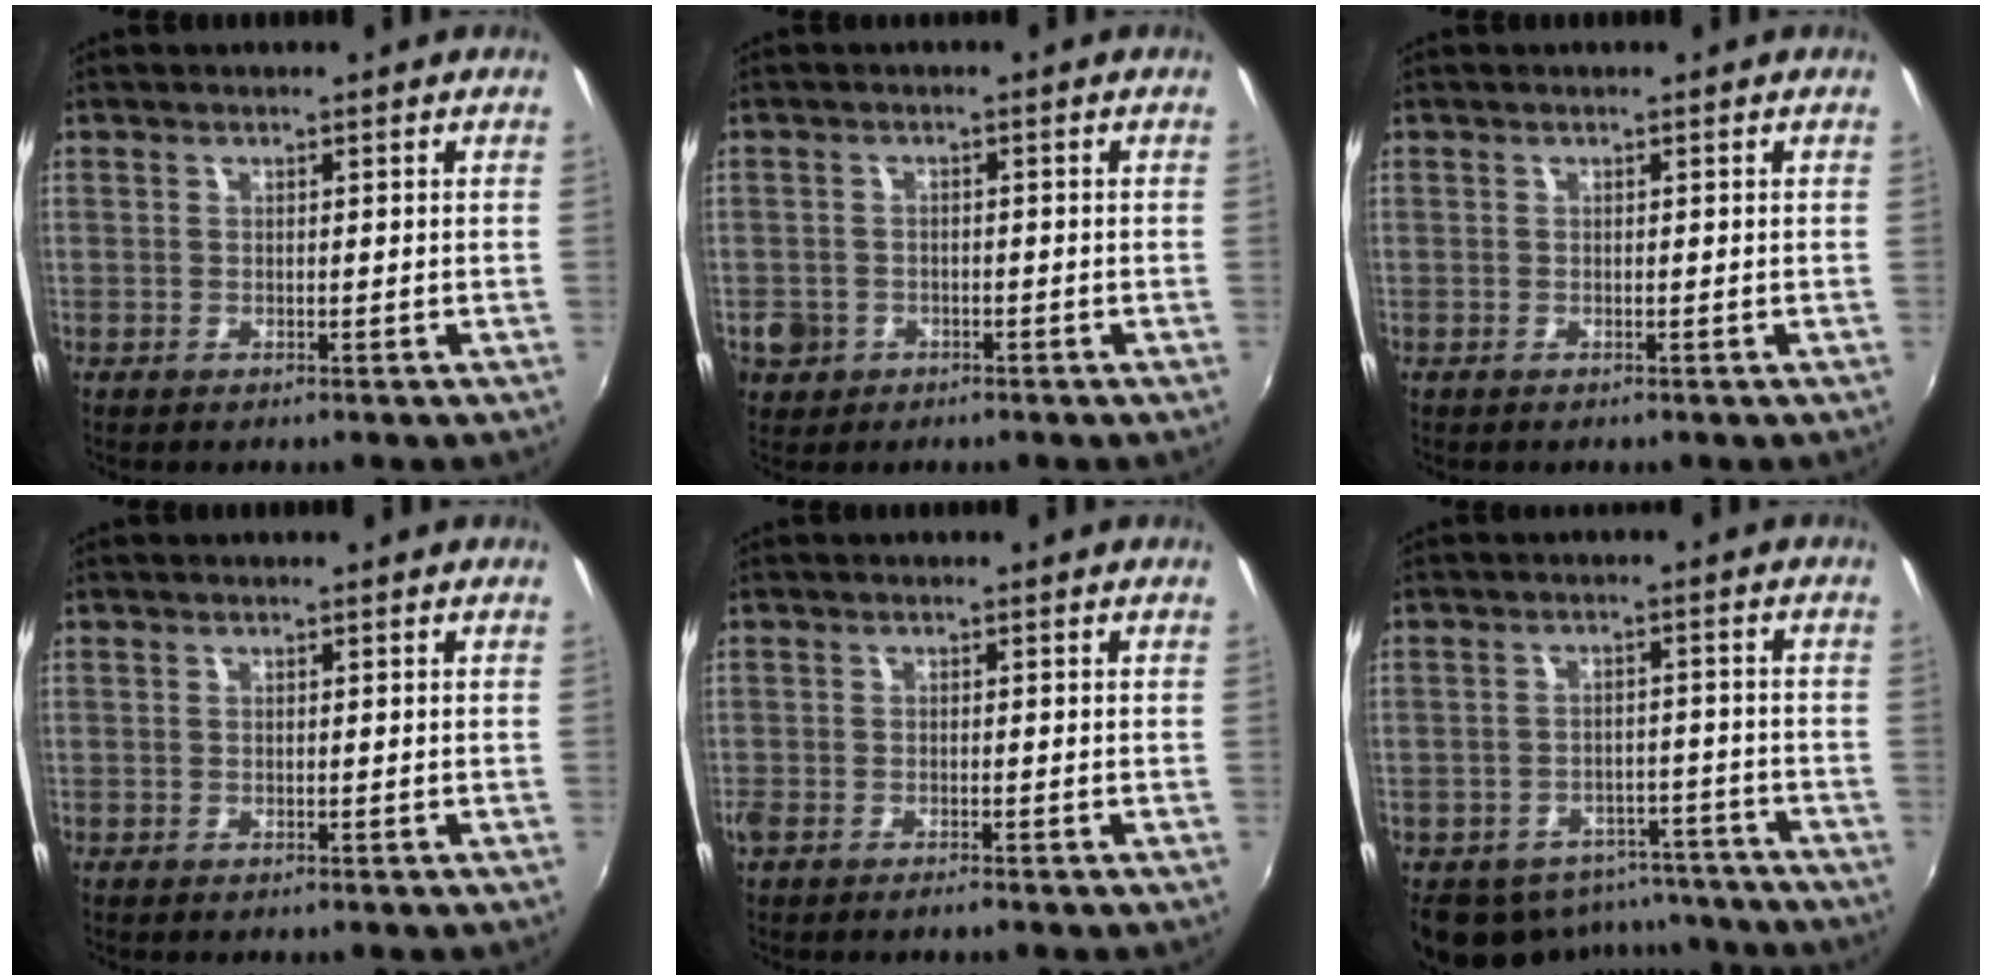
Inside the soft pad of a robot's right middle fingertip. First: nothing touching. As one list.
[{"total": 4.6, "force": [-1.7, 4.1, 1.2], "torque": [-0.039, 0.002, -0.025]}, {"total": 0.0}, {"total": 0.0}, {"total": 2.2, "force": [-1.7, 0.7, 1.1], "torque": [-0.033, -0.006, -0.037]}, {"total": 14.3, "force": [-11.2, 7.7, 4.2], "torque": [-0.097, 0.021, -0.133]}]